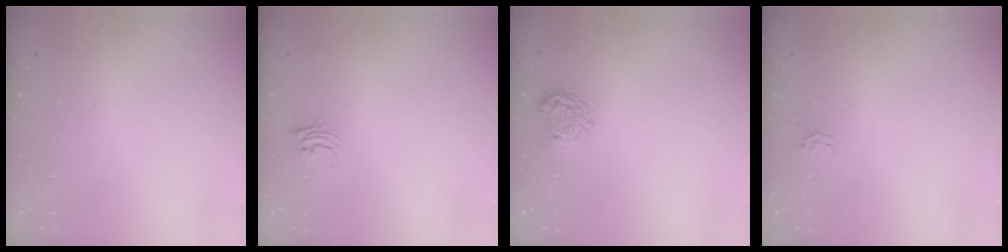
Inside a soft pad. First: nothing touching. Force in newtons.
{"total": 5.0, "press": 5.0, "slide": 0.4}
{"total": 7.5, "press": 7.4, "slide": 0.9}
{"total": 2.5, "press": 2.5, "slide": 0.2}